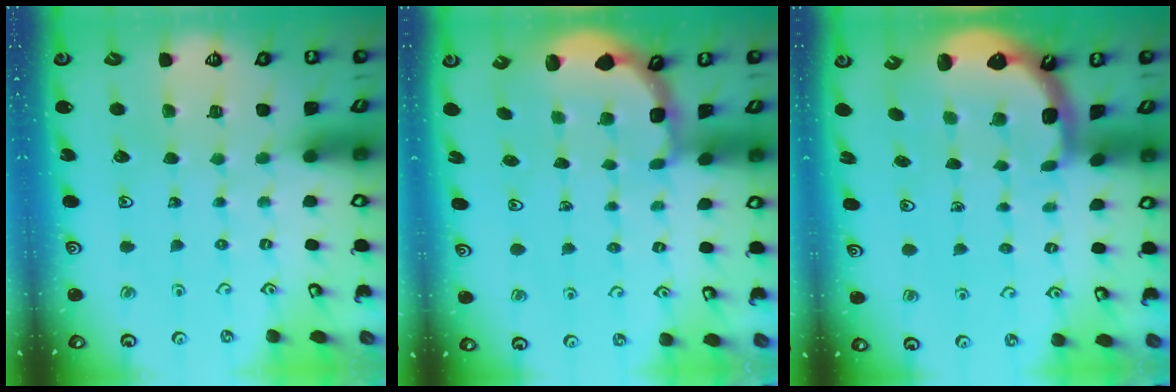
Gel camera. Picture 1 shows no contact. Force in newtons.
{"total": 2.4, "press": 1.7, "slide": 1.6}
{"total": 2.7, "press": 1.5, "slide": 2.3}